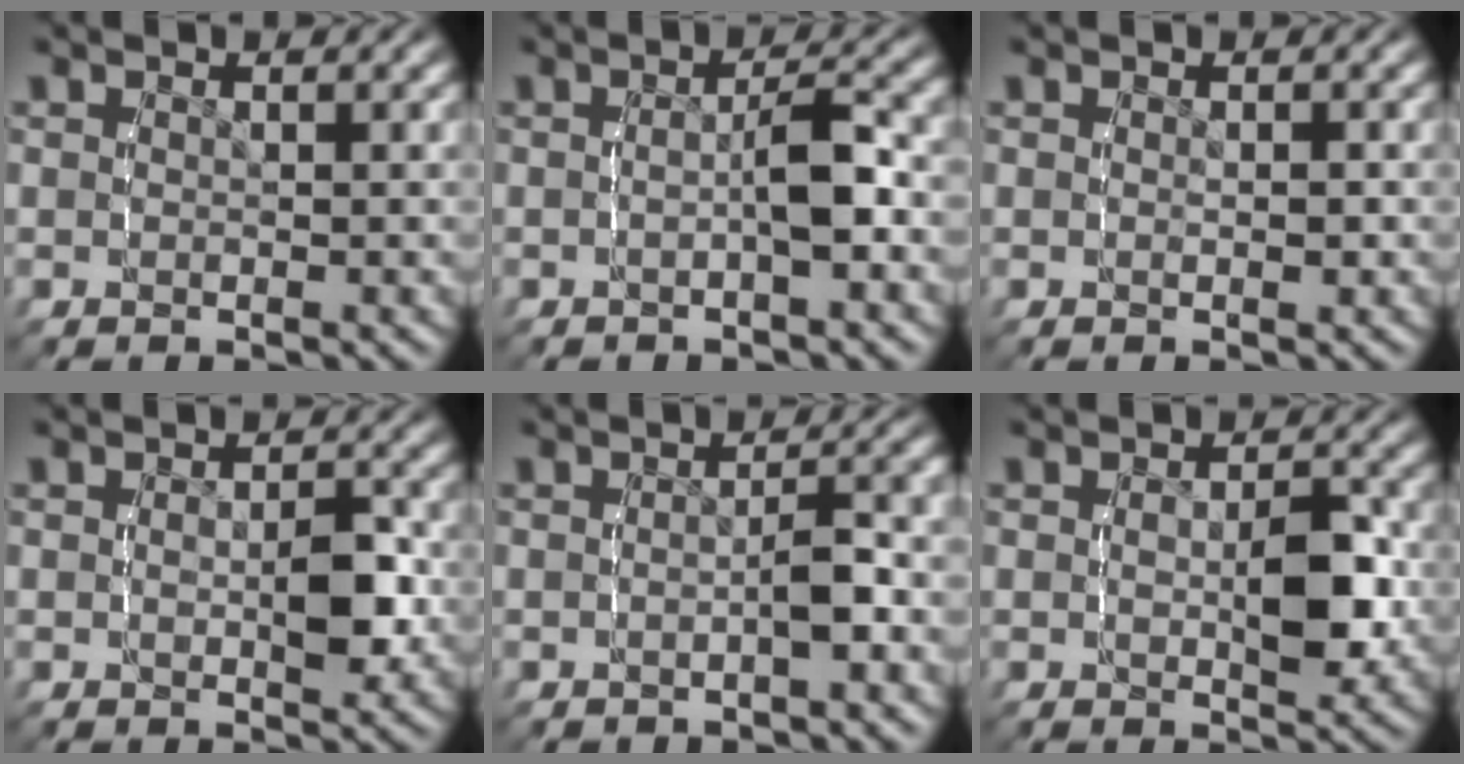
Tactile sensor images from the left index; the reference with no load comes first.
{"total": 2.8, "force": [-1.1, 0.6, 2.6], "torque": [-0.042, 0.003, -0.014]}
{"total": 0.8, "force": [0.0, 0.7, 0.4], "torque": [-0.003, 0.002, -0.001]}
{"total": 1.8, "force": [-0.1, 1.1, 1.5], "torque": [-0.025, -0.002, -0.005]}
{"total": 2.9, "force": [-1.2, 1.0, 2.5], "torque": [-0.036, 0.004, -0.017]}
{"total": 2.5, "force": [0.1, 1.1, 2.2], "torque": [-0.036, -0.001, -0.001]}